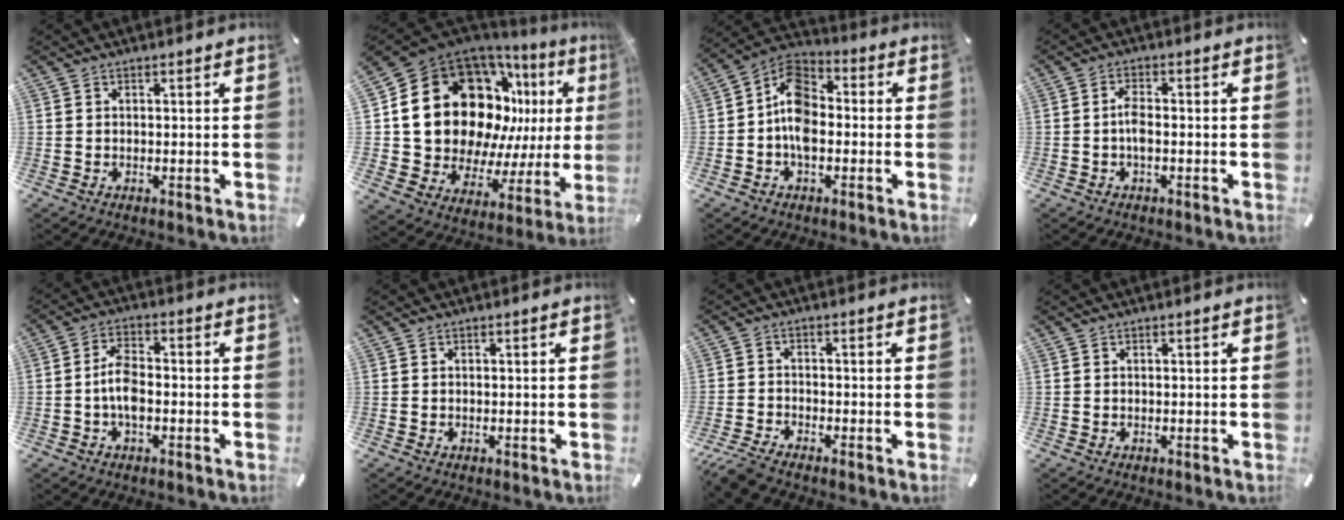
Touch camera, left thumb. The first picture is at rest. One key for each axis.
{"total": 23.0, "fx": 7.5, "fy": 17.3, "fz": 13.3, "tx": -0.233, "ty": -0.083, "tz": 0.167}
{"total": 9.9, "fx": -2.3, "fy": 6.5, "fz": 7.1, "tx": -0.149, "ty": 0.012, "tz": -0.043}
{"total": 3.8, "fx": -0.8, "fy": 1.5, "fz": 3.4, "tx": -0.068, "ty": 0.003, "tz": -0.015}
{"total": 6.1, "fx": -1.6, "fy": 3.3, "fz": 4.9, "tx": -0.096, "ty": 0.011, "tz": -0.031}
{"total": 0.0}
{"total": 4.3, "fx": -4.0, "fy": 0.8, "fz": 1.5, "tx": -0.042, "ty": 0.007, "tz": -0.079}
{"total": 0.0}